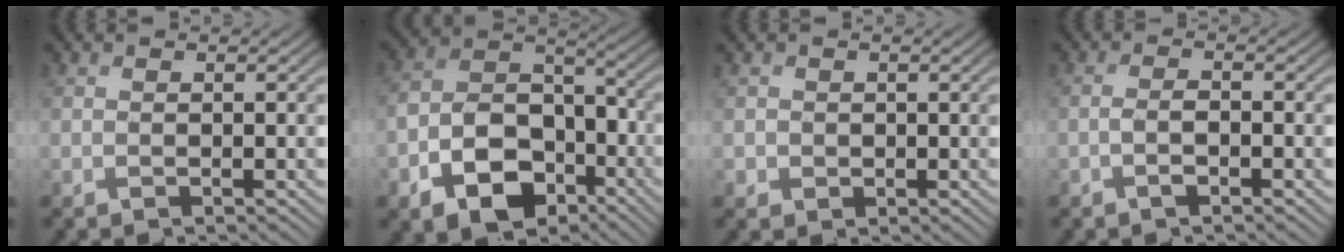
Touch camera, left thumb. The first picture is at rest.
{"total": 12.2, "force": [-6.2, 8.0, 6.9], "torque": [-0.145, -0.023, -0.115]}
{"total": 1.7, "force": [0.2, 1.7, 0.1], "torque": [-0.006, -0.005, 0.001]}
{"total": 1.9, "force": [-0.9, 0.6, 1.5], "torque": [-0.031, 0.004, -0.020]}